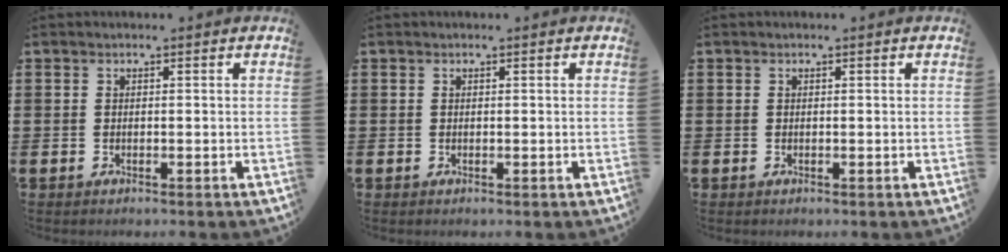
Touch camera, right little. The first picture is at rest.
{"total": 0.0}
{"total": 0.0}